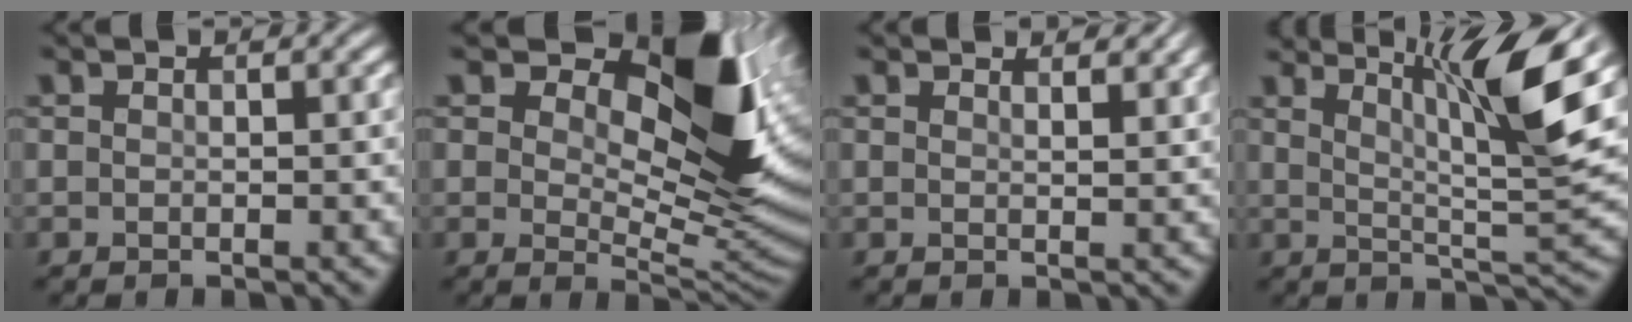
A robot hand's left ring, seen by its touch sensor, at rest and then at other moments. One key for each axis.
{"total": 10.7, "fx": 4.6, "fy": 5.0, "fz": 8.3, "tx": -0.119, "ty": -0.009, "tz": 0.073}
{"total": 1.8, "fx": 1.8, "fy": 0.1, "fz": 0.1, "tx": 0.008, "ty": 0.006, "tz": 0.009}
{"total": 7.3, "fx": 4.0, "fy": 0.5, "fz": 6.1, "tx": -0.084, "ty": 0.002, "tz": 0.068}